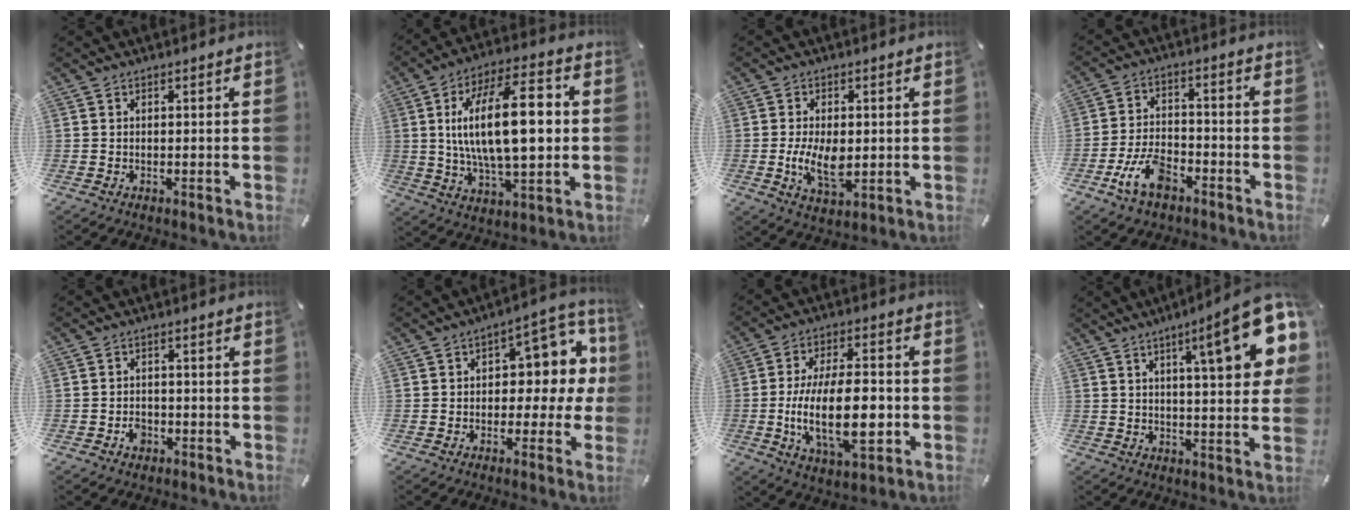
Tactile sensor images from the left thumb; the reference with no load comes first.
{"total": 22.2, "force": [2.2, 9.7, 19.8], "torque": [-0.359, -0.004, 0.026]}
{"total": 8.5, "force": [-0.5, 4.7, 7.0], "torque": [-0.146, -0.012, -0.014]}
{"total": 10.1, "force": [-5.6, 5.3, 6.4], "torque": [-0.138, 0.021, -0.104]}
{"total": 2.9, "force": [-1.3, 2.4, 1.2], "torque": [-0.020, 0.006, -0.026]}
{"total": 11.2, "force": [2.2, 7.1, 8.4], "torque": [-0.094, -0.019, 0.035]}
{"total": 19.1, "force": [-3.1, 9.0, 16.6], "torque": [-0.293, -0.004, -0.049]}
{"total": 18.9, "force": [8.1, 4.2, 16.6], "torque": [-0.236, -0.039, 0.112]}